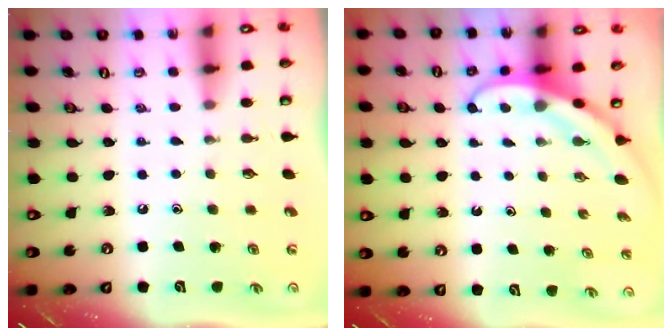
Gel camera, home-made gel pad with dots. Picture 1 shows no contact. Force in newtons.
{"total": 3.5, "press": 3.5, "slide": 0.3}